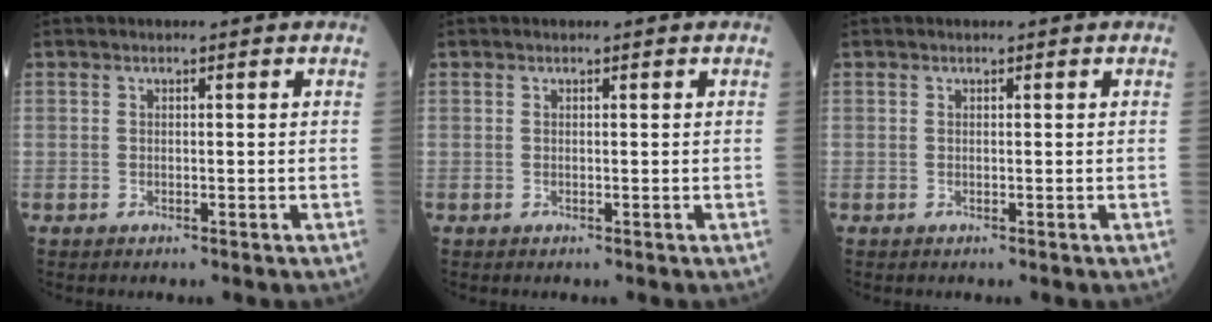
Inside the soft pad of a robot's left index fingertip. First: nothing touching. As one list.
[{"total": 0.0}, {"total": 0.0}]